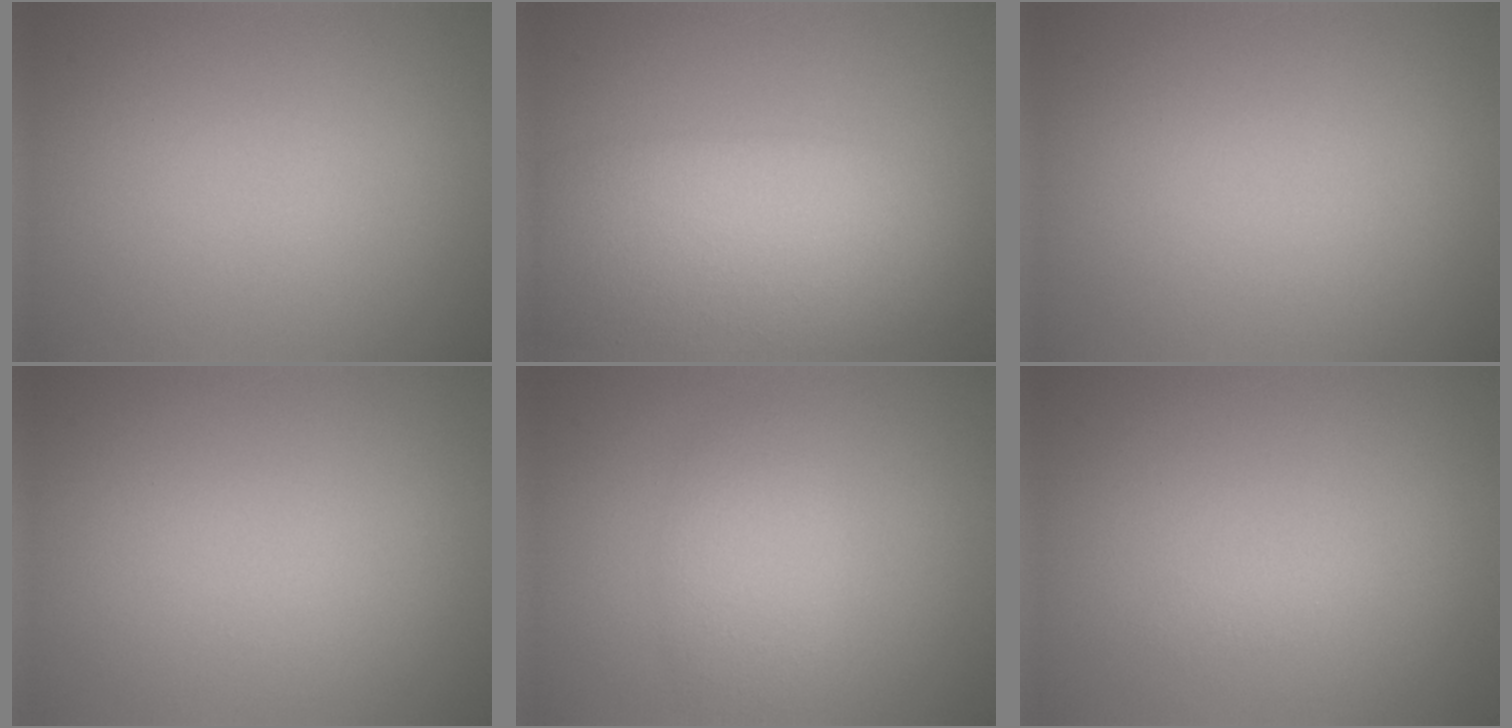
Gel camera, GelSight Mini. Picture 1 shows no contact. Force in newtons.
{"total": 10.4, "press": 10.4, "slide": 0.8}
{"total": 0.0}
{"total": 0.0}
{"total": 3.0, "press": 3.0, "slide": 0.0}
{"total": 0.6, "press": 0.6, "slide": 0.0}